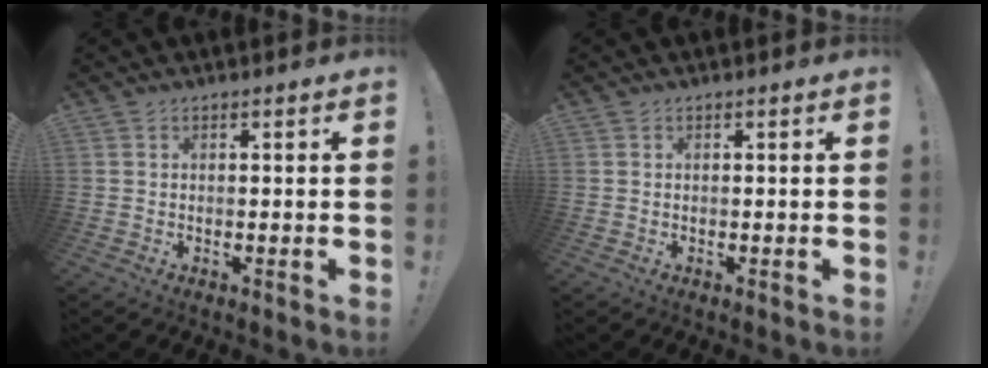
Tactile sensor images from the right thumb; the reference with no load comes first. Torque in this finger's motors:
{"motor_torque": [0.01, -0.01, 0.03, -0.07, 0.00]}